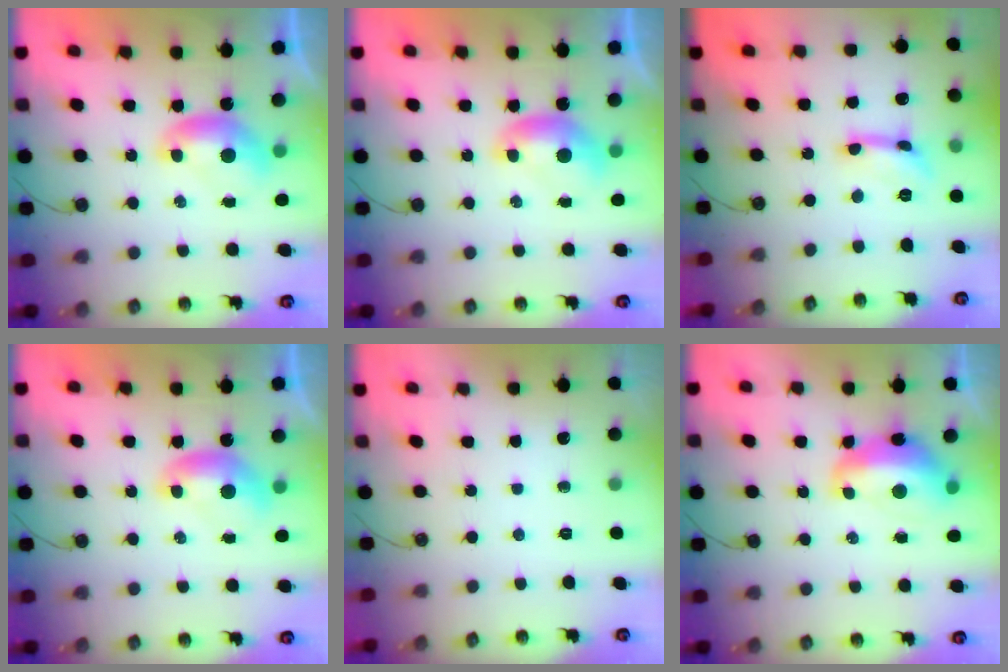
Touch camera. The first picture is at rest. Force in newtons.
{"total": 0.0}
{"total": 1.3, "press": 1.3, "slide": 0.2}
{"total": 0.0}
{"total": 0.0}
{"total": 5.5, "press": 5.3, "slide": 1.4}